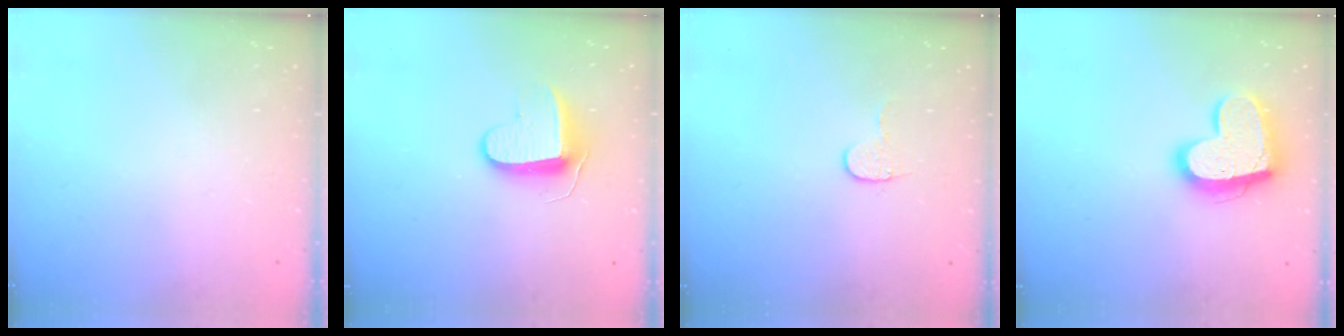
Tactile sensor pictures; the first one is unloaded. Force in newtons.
{"total": 9.0, "press": 8.9, "slide": 0.7}
{"total": 5.7, "press": 5.7, "slide": 0.5}
{"total": 17.0, "press": 16.9, "slide": 1.4}